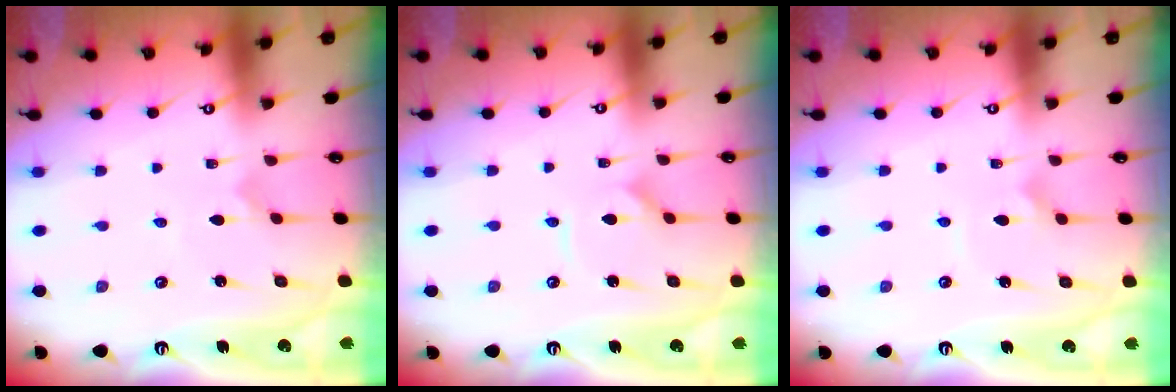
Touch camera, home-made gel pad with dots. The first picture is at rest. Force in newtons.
{"total": 2.1, "press": 2.1, "slide": 0.2}
{"total": 2.4, "press": 2.4, "slide": 0.2}